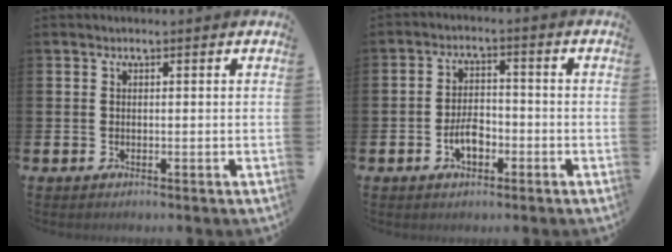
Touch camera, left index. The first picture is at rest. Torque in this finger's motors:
{"motor_torque": [0.86, 0.05, 0.16, 0.13]}